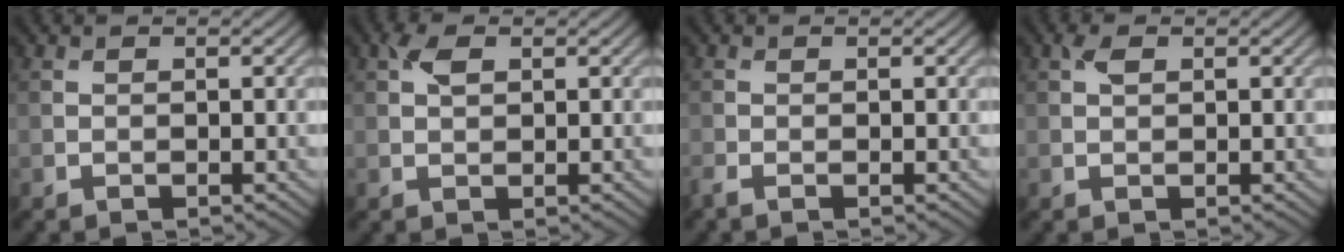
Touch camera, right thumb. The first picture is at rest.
{"total": 2.4, "force": [1.0, 1.3, 1.7], "torque": [-0.039, 0.005, 0.016]}
{"total": 0.9, "force": [-0.7, 0.1, 0.6], "torque": [-0.018, -0.002, -0.019]}
{"total": 1.5, "force": [0.6, 0.8, 1.1], "torque": [-0.024, 0.004, 0.010]}